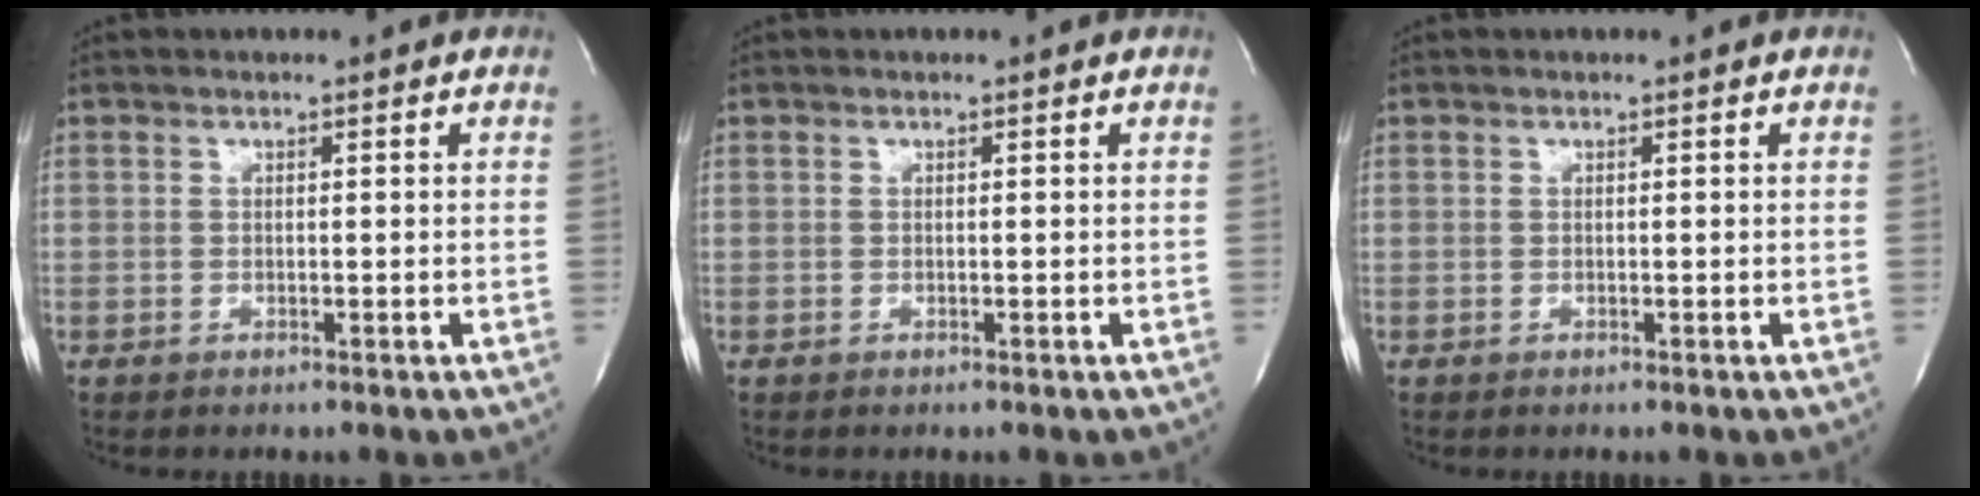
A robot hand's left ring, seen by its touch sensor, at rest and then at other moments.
{"total": 0.0}
{"total": 0.0}